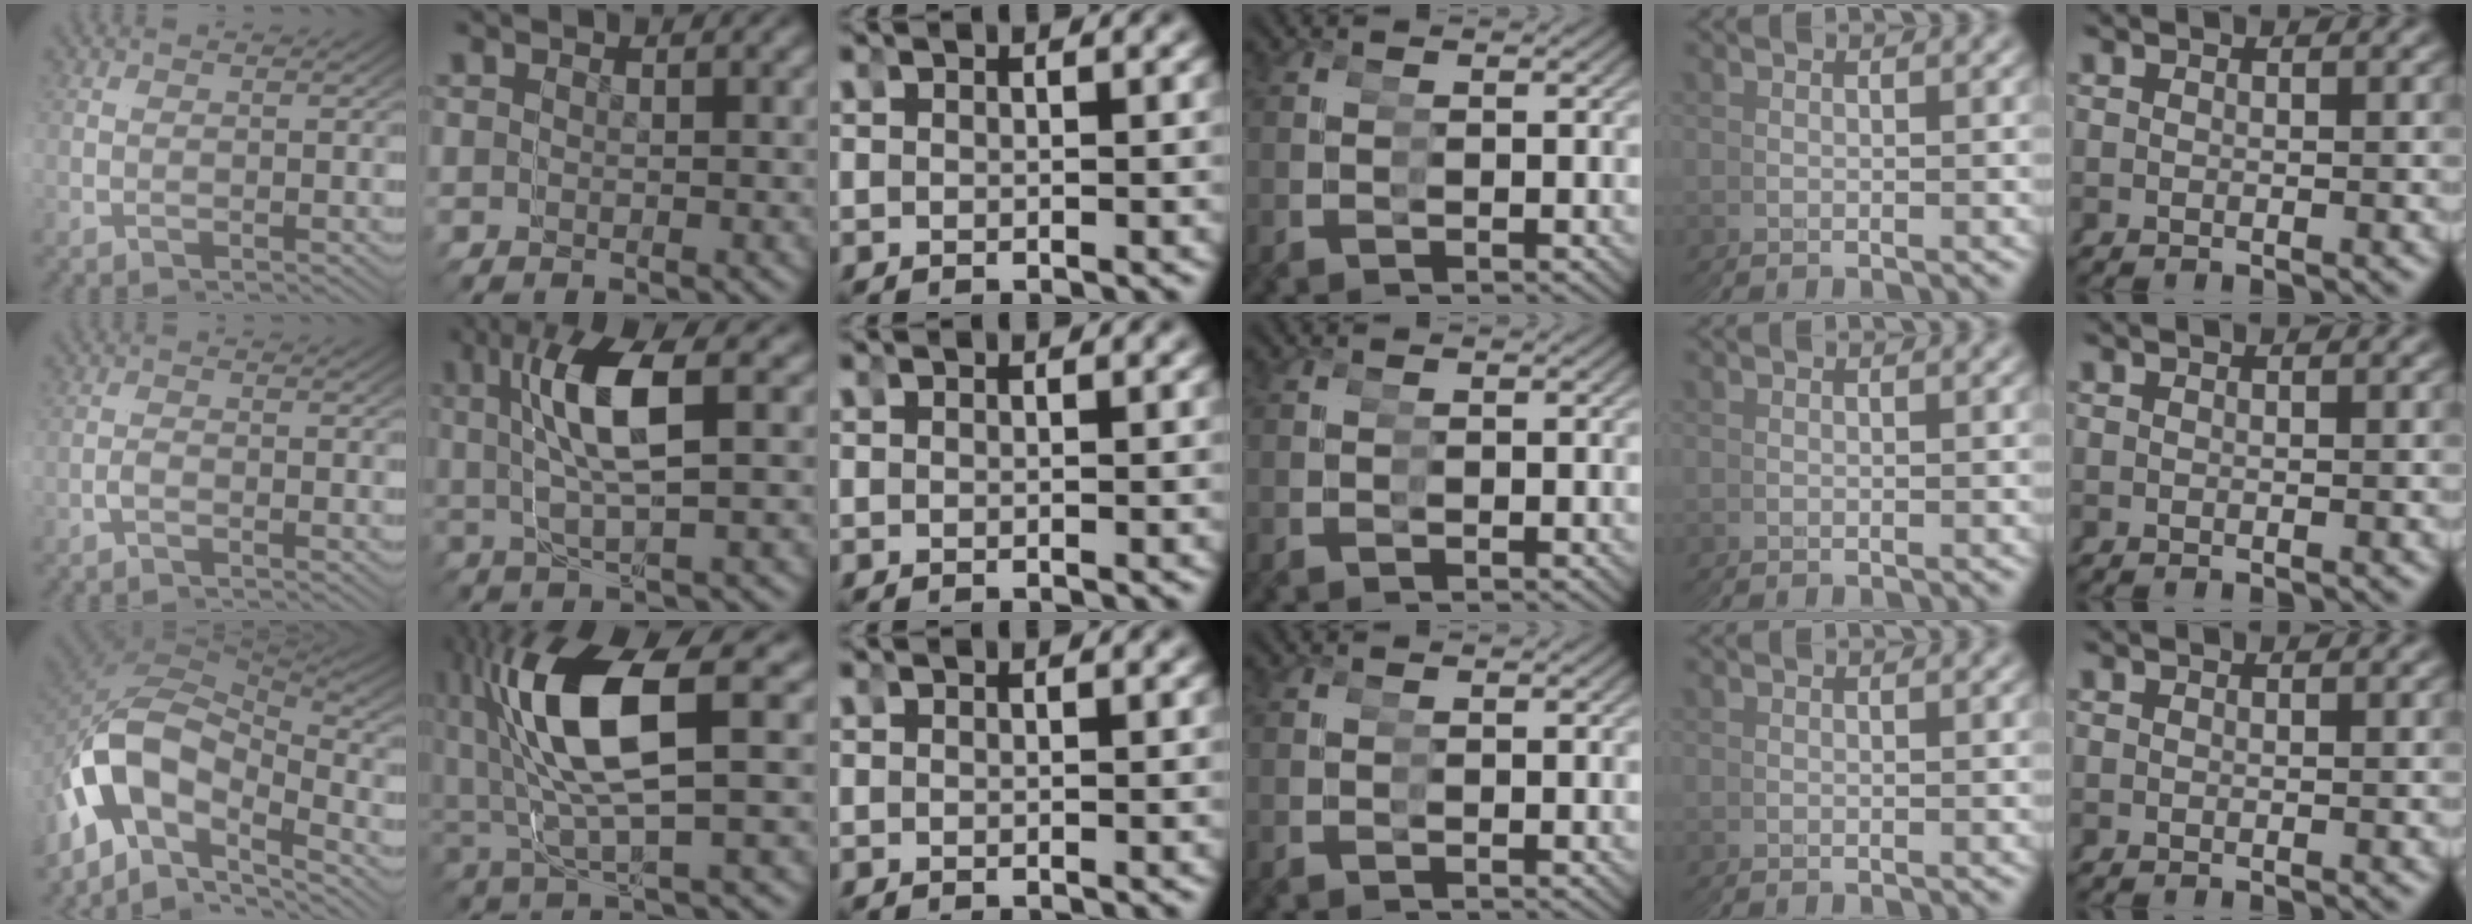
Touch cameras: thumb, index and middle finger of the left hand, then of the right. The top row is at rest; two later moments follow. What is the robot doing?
{"motion": "grasp_and_lifting", "object": "toy banana"}